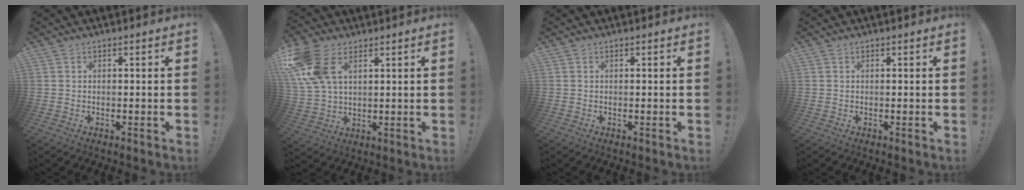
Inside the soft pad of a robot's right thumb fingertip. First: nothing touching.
{"total": 13.8, "force": [6.0, 8.5, 9.1], "torque": [-0.188, -0.015, 0.116]}
{"total": 0.0}
{"total": 0.0}